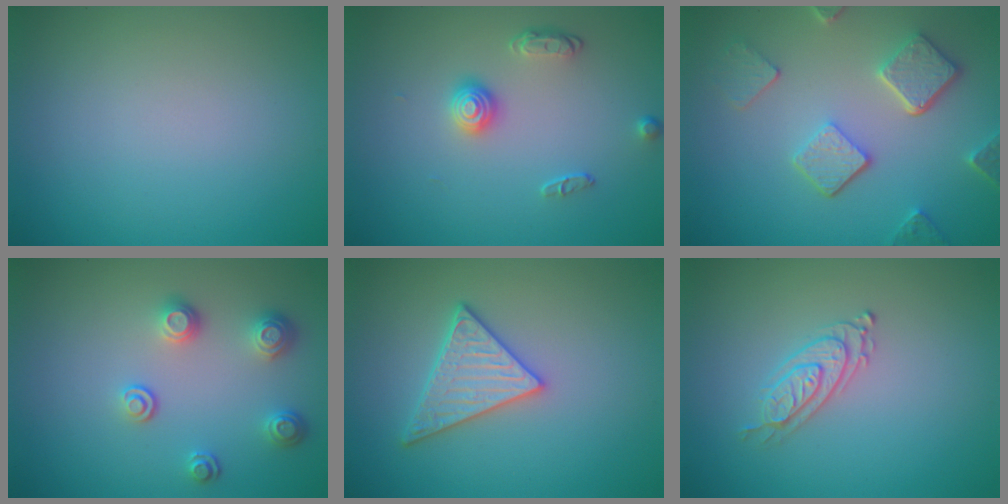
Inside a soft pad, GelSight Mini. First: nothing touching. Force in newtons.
{"total": 2.1, "press": 1.6, "slide": 1.4}
{"total": 5.0, "press": 3.9, "slide": 3.2}
{"total": 2.5, "press": 2.3, "slide": 0.9}
{"total": 3.5, "press": 3.3, "slide": 1.1}
{"total": 2.3, "press": 2.1, "slide": 0.9}